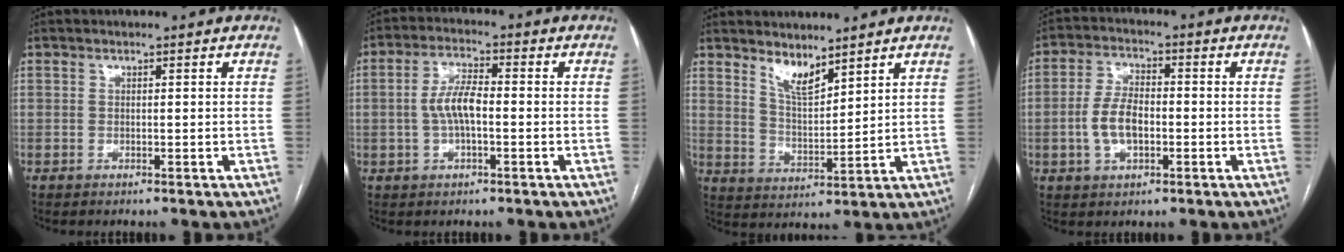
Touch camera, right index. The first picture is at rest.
{"total": 5.8, "force": [-0.6, 1.8, 5.5], "torque": [-0.119, 0.011, -0.011]}
{"total": 5.4, "force": [4.4, 1.4, 2.8], "torque": [-0.057, -0.011, 0.090]}
{"total": 6.7, "force": [-1.3, 3.4, 5.6], "torque": [-0.124, 0.011, -0.021]}